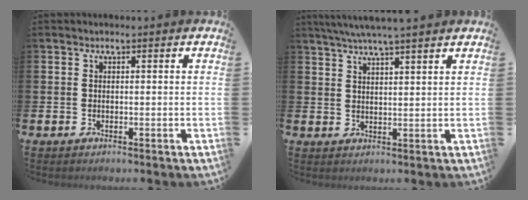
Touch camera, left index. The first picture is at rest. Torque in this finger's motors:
{"motor_torque": [0.09, -0.47, 0.95, 0.21]}